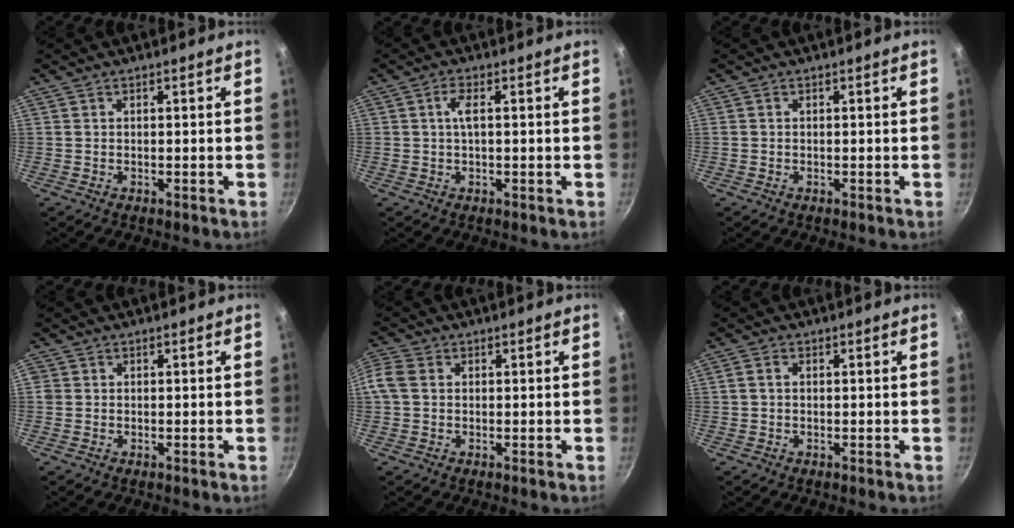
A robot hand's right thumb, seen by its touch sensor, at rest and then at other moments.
{"total": 2.7, "force": [0.4, 0.9, 2.5], "torque": [-0.053, 0.006, 0.005]}
{"total": 0.0}
{"total": 1.0, "force": [-0.1, 1.0, 0.3], "torque": [-0.004, 0.001, -0.004]}
{"total": 4.1, "force": [0.3, 3.2, 2.5], "torque": [-0.057, 0.011, -0.005]}
{"total": 1.5, "force": [0.1, 1.1, 1.0], "torque": [-0.019, 0.006, 0.001]}